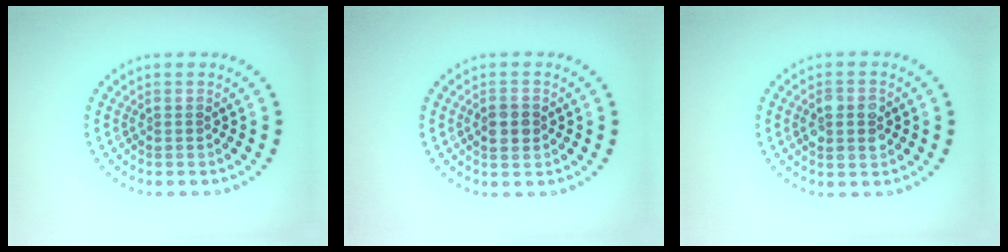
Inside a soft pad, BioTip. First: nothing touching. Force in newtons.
{"total": 1.9, "press": 1.9, "slide": 0.3}
{"total": 2.8, "press": 2.8, "slide": 0.3}